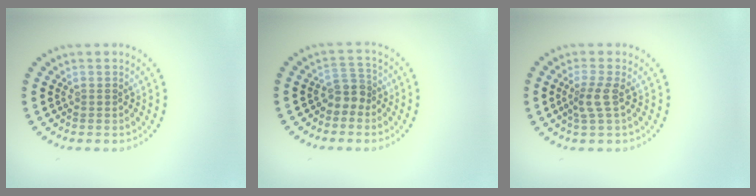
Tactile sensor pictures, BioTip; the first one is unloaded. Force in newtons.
{"total": 2.1, "press": 1.6, "slide": 1.3}
{"total": 2.0, "press": 1.6, "slide": 1.2}